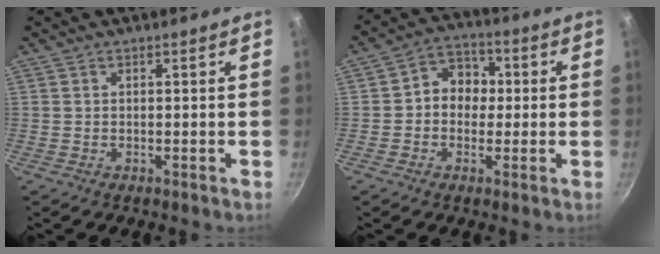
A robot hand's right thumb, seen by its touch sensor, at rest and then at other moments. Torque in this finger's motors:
{"motor_torque": [-0.25, 0.28, 0.37, 0.42, 0.04]}